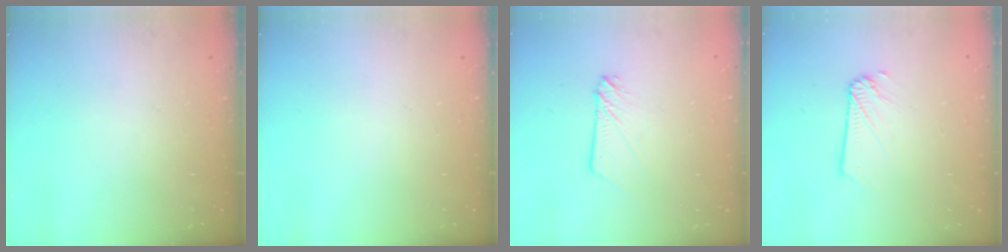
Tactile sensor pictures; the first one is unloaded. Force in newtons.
{"total": 0.0}
{"total": 2.9, "press": 2.9, "slide": 0.4}
{"total": 1.9, "press": 1.9, "slide": 0.3}